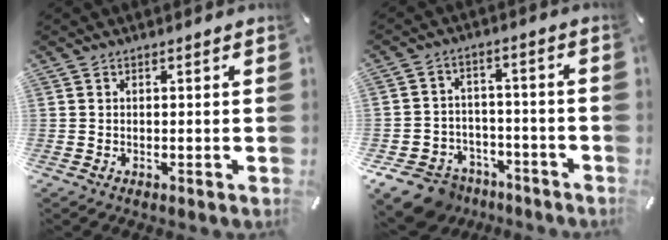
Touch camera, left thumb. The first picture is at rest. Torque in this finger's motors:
{"motor_torque": [-0.20, 0.44, 0.06, 0.12, 0.05]}